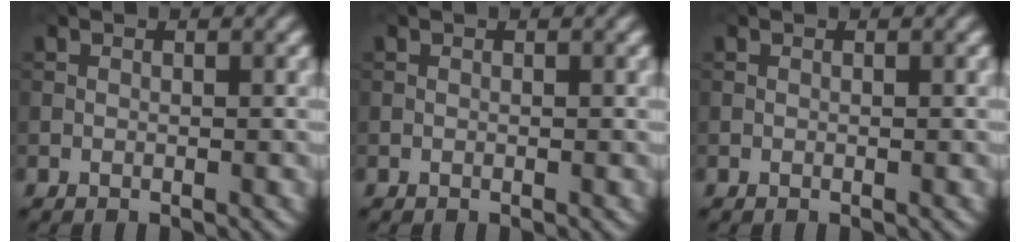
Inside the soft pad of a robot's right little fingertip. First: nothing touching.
{"total": 0.0}
{"total": 0.0}